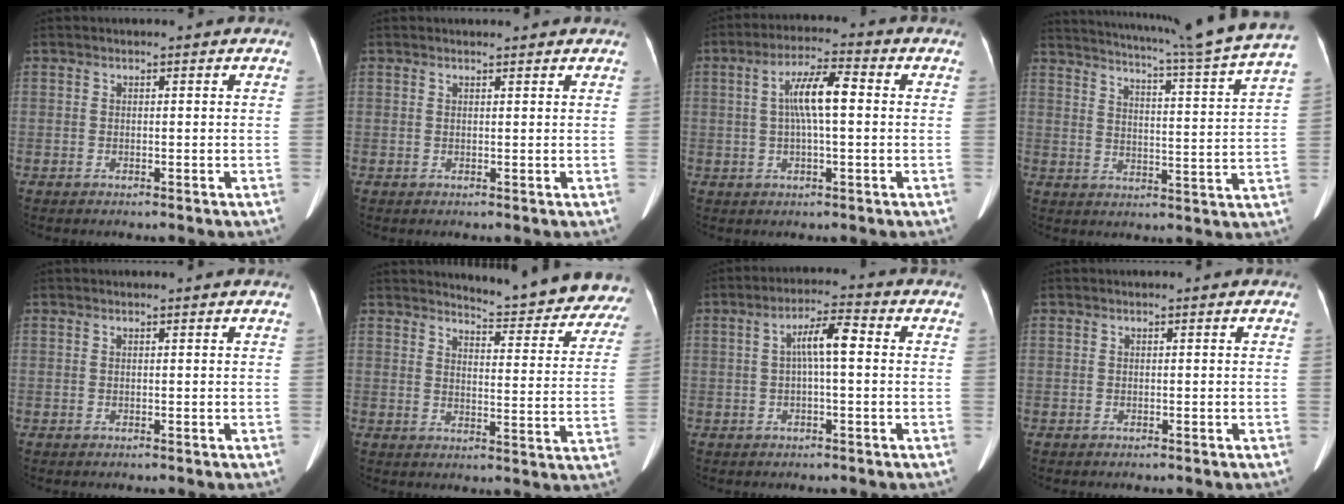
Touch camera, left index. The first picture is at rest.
{"total": 3.0, "force": [2.9, 0.4, 0.7], "torque": [-0.014, 0.014, 0.031]}
{"total": 7.2, "force": [0.7, 1.3, 7.0], "torque": [-0.134, 0.019, 0.010]}
{"total": 23.3, "force": [20.0, -1.8, 11.7], "torque": [-0.194, -0.048, 0.256]}
{"total": 0.7, "force": [0.7, 0.0, 0.2], "torque": [-0.006, 0.005, 0.012]}
{"total": 17.2, "force": [16.5, 2.1, 4.3], "torque": [-0.033, -0.078, 0.176]}
{"total": 5.4, "force": [0.4, 0.9, 5.3], "torque": [-0.092, 0.020, 0.005]}
{"total": 0.0}